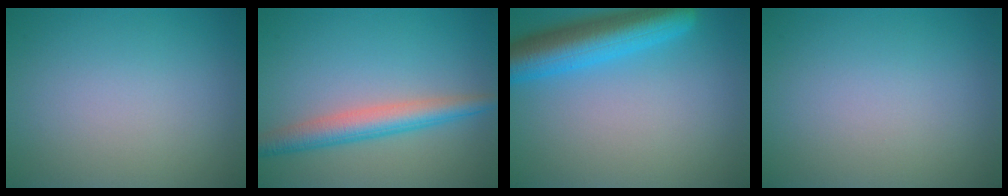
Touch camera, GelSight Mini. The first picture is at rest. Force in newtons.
{"total": 4.1, "press": 4.1, "slide": 0.0}
{"total": 7.0, "press": 7.0, "slide": 0.3}
{"total": 0.0}